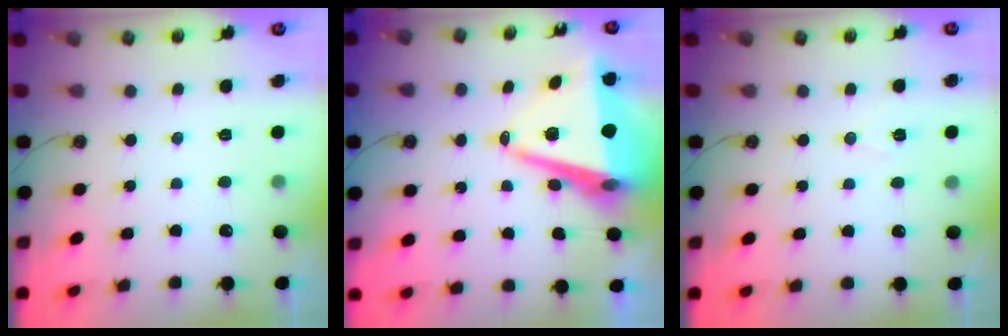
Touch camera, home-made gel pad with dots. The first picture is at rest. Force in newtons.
{"total": 12.7, "press": 12.0, "slide": 4.2}
{"total": 6.1, "press": 4.0, "slide": 4.6}